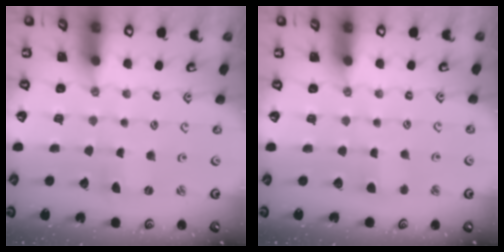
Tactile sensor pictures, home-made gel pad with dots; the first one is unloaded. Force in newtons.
{"total": 3.1, "press": 3.1, "slide": 0.3}